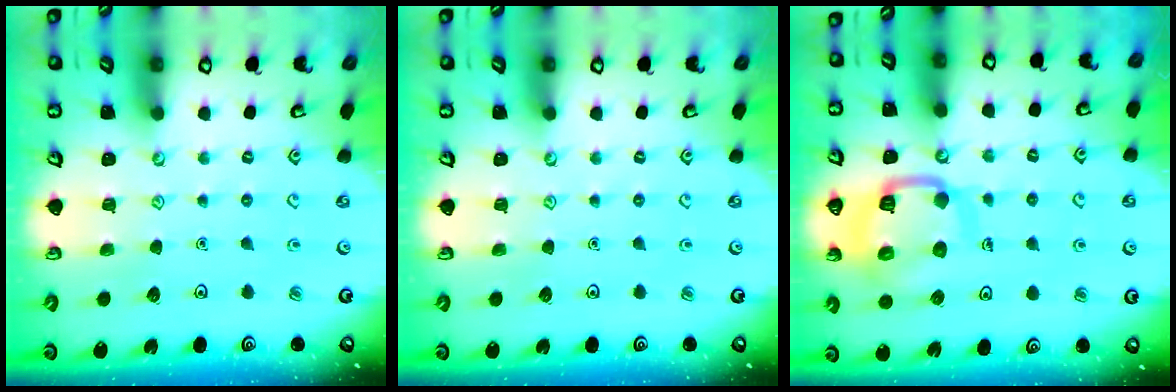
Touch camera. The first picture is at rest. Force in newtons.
{"total": 0.0}
{"total": 13.8, "press": 13.8, "slide": 1.5}